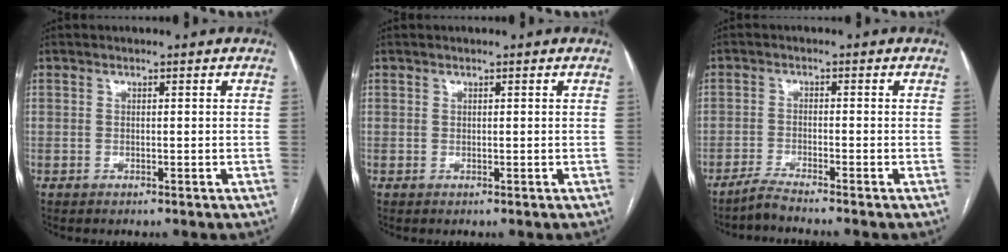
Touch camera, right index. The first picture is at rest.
{"total": 0.0}
{"total": 3.1, "force": [-2.8, -1.0, 0.7], "torque": [-0.021, -0.011, -0.059]}